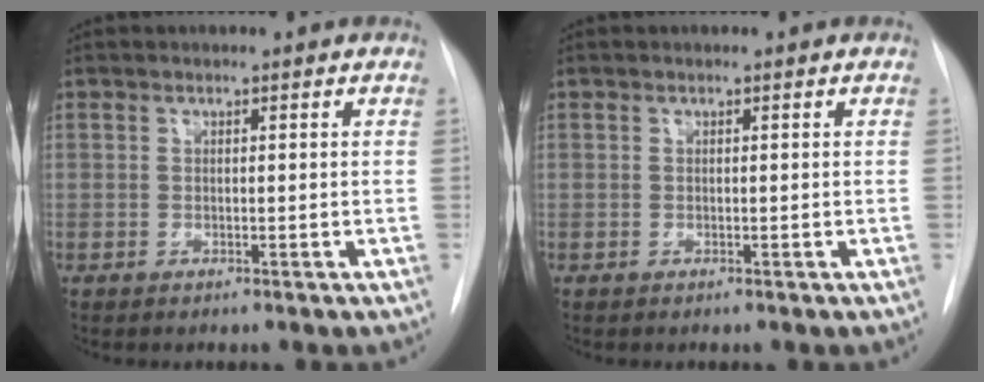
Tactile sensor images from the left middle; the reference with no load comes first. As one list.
[{"total": 0.0}]